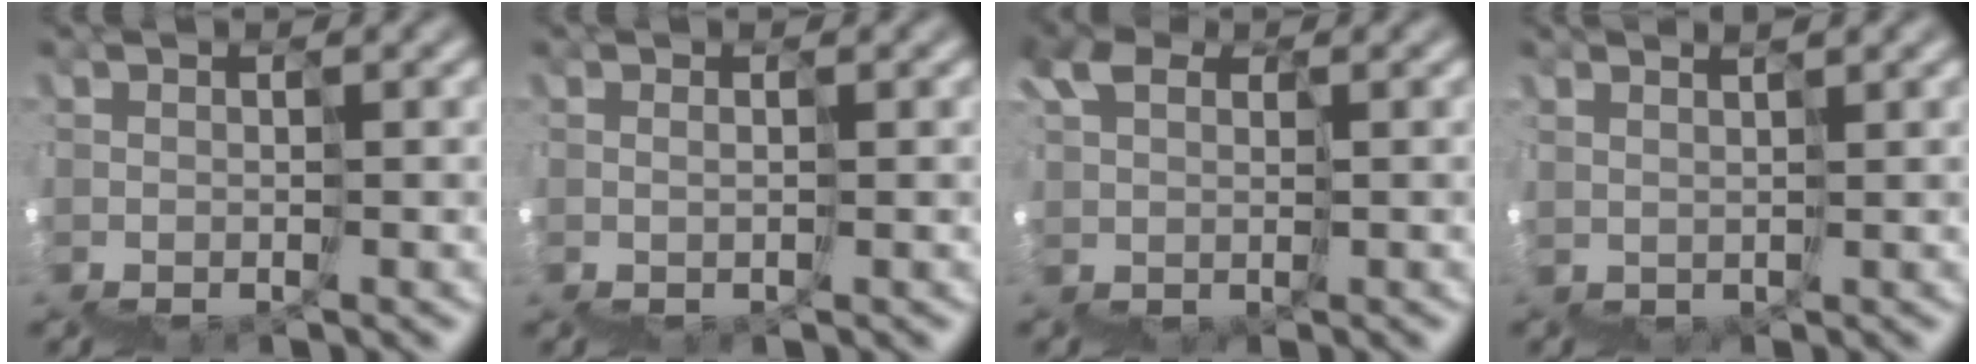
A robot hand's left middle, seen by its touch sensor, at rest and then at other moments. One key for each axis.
{"total": 0.9, "fx": 0.8, "fy": -0.3, "fz": 0.0, "tx": 0.011, "ty": 0.007, "tz": 0.017}
{"total": 2.6, "fx": 2.5, "fy": 0.7, "fz": -0.6, "tx": -0.005, "ty": 0.033, "tz": 0.021}
{"total": 3.3, "fx": 3.1, "fy": -0.8, "fz": -0.6, "tx": 0.023, "ty": 0.029, "tz": 0.053}